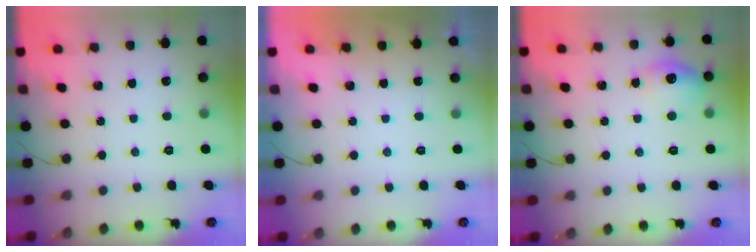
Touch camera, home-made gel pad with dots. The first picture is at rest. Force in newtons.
{"total": 0.6, "press": 0.2, "slide": 0.5}
{"total": 9.9, "press": 9.9, "slide": 0.4}